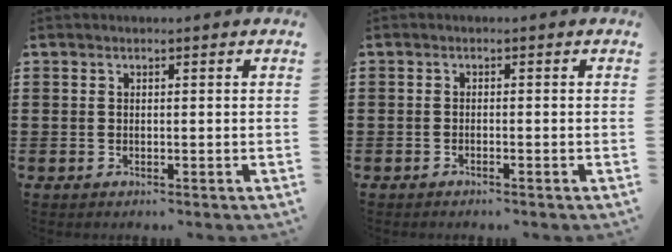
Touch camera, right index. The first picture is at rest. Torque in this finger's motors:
{"motor_torque": [0.32, 0.30, -0.15, -0.06]}